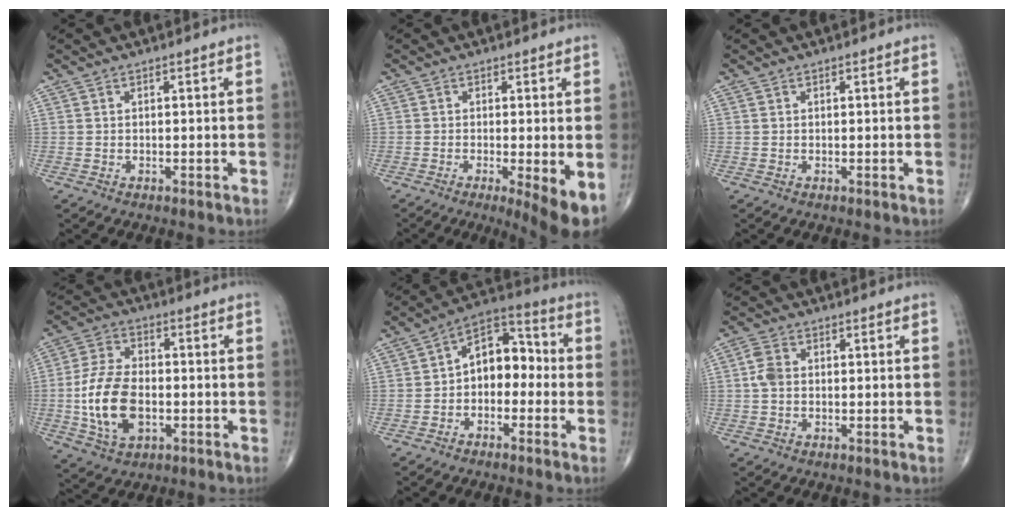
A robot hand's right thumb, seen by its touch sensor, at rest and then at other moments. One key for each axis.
{"total": 6.9, "fx": -2.0, "fy": 1.4, "fz": 6.5, "tx": -0.099, "ty": -0.021, "tz": -0.033}
{"total": 0.0}
{"total": 13.4, "fx": -2.3, "fy": 8.0, "fz": 10.5, "tx": -0.199, "ty": 0.009, "tz": -0.040}
{"total": 9.8, "fx": -1.2, "fy": 6.7, "fz": 7.0, "tx": -0.071, "ty": 0.044, "tz": -0.041}
{"total": 3.3, "fx": 0.1, "fy": 2.3, "fz": 2.4, "tx": -0.053, "ty": 0.007, "tz": -0.004}